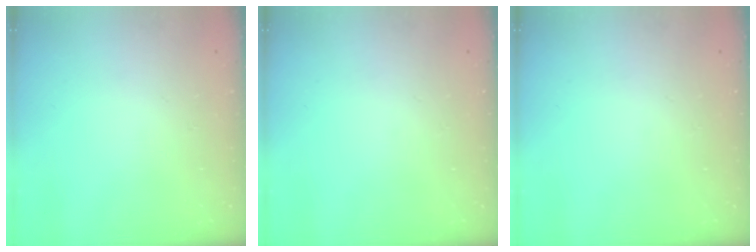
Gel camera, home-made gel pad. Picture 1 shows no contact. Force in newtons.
{"total": 0.0}
{"total": 0.0}